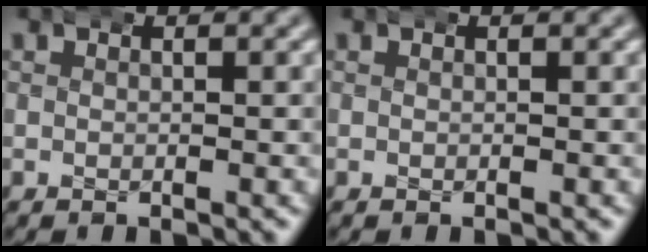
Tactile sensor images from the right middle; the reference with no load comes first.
{"total": 0.0}